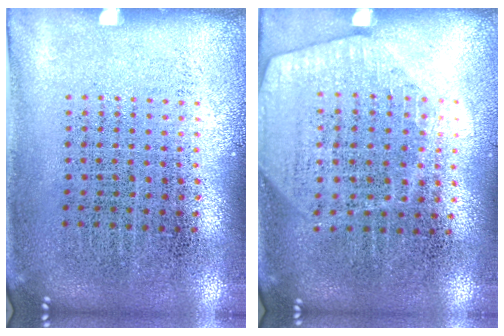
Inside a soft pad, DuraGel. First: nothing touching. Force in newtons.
{"total": 1.7, "press": 1.6, "slide": 0.8}